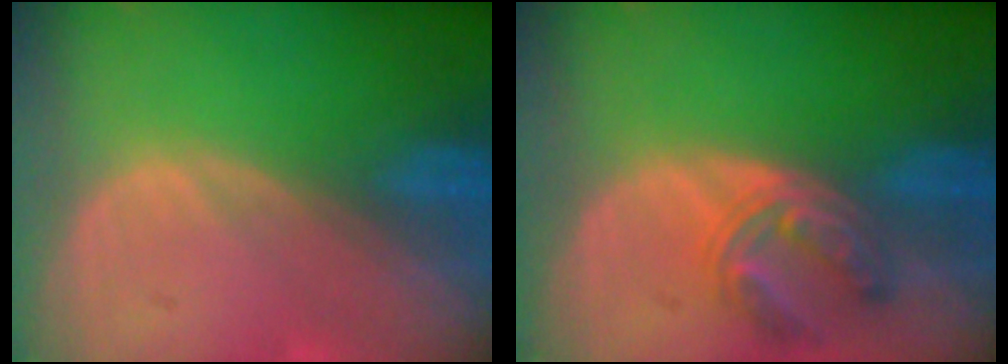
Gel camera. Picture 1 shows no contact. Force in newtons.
{"total": 5.5, "press": 5.4, "slide": 1.0}